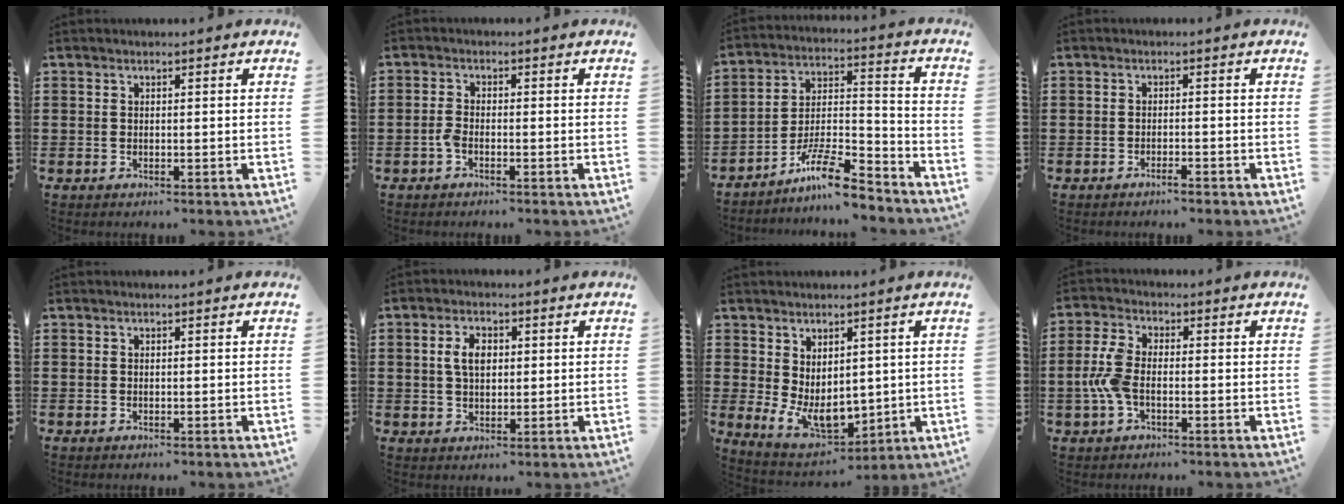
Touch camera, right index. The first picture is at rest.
{"total": 2.0, "force": [-1.1, 0.6, 1.5], "torque": [-0.044, -0.005, -0.025]}
{"total": 10.9, "force": [-8.9, 2.0, 6.0], "torque": [-0.110, 0.025, -0.171]}
{"total": 1.4, "force": [-1.2, 0.1, 0.7], "torque": [-0.014, 0.000, -0.023]}
{"total": 0.0}
{"total": 4.3, "force": [0.8, 2.6, 3.4], "torque": [-0.073, 0.014, 0.011]}
{"total": 7.2, "force": [0.6, 5.0, 5.1], "torque": [-0.105, -0.001, 0.016]}
{"total": 5.6, "force": [-1.2, 3.0, 4.7], "torque": [-0.124, -0.006, -0.031]}